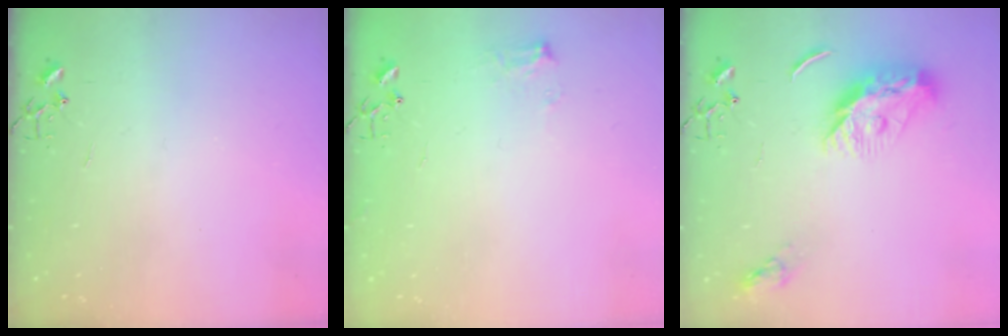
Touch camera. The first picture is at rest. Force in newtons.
{"total": 6.8, "press": 6.8, "slide": 0.8}
{"total": 12.7, "press": 12.7, "slide": 0.3}